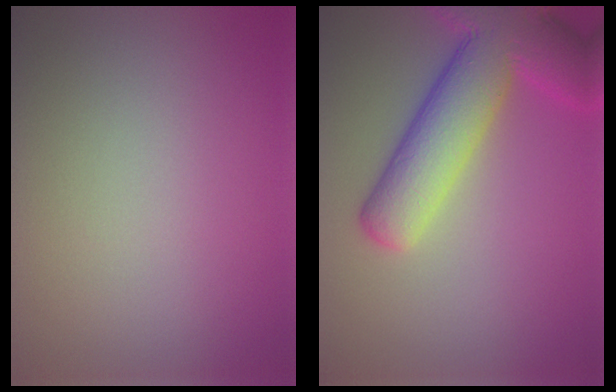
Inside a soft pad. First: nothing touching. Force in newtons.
{"total": 9.7, "press": 9.6, "slide": 0.5}